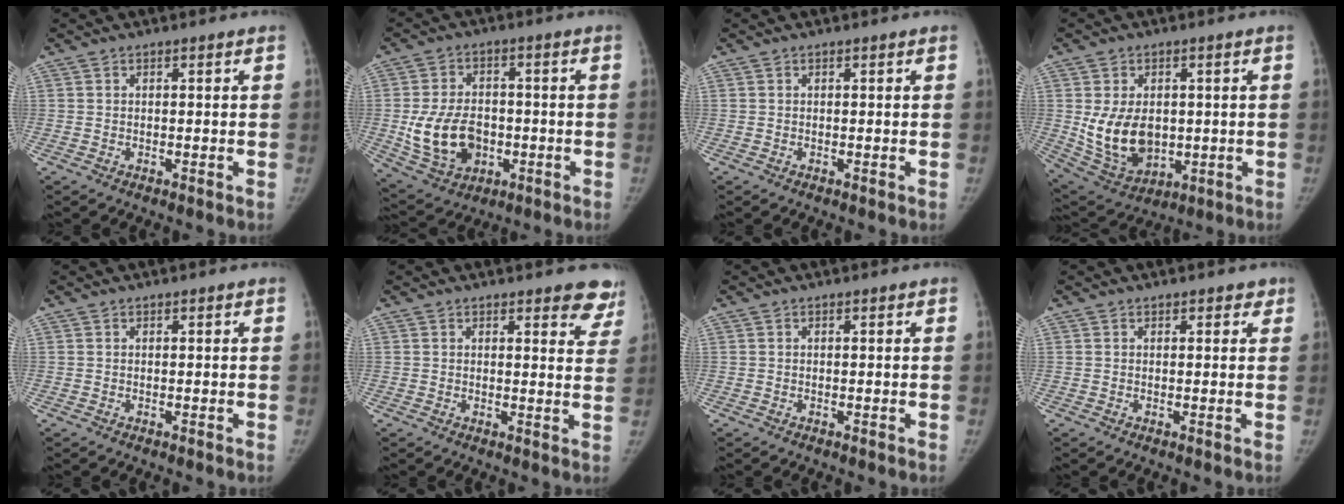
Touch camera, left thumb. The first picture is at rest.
{"total": 12.8, "force": [-2.2, 9.3, 8.5], "torque": [-0.132, 0.006, -0.022]}
{"total": 0.0}
{"total": 12.6, "force": [0.0, 8.9, 8.8], "torque": [-0.129, -0.011, 0.028]}
{"total": 0.0}
{"total": 7.0, "force": [5.8, 2.5, 3.0], "torque": [0.008, -0.031, 0.047]}
{"total": 0.0}
{"total": 1.6, "force": [1.1, 1.0, 0.5], "torque": [0.016, -0.003, 0.009]}